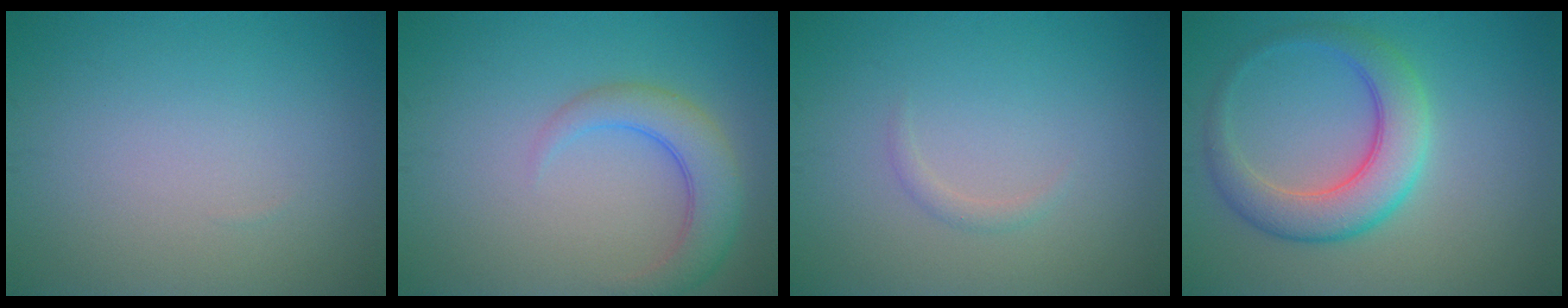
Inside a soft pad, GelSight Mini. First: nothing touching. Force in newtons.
{"total": 4.0, "press": 4.0, "slide": 0.3}
{"total": 0.8, "press": 0.8, "slide": 0.1}
{"total": 5.5, "press": 5.5, "slide": 0.2}